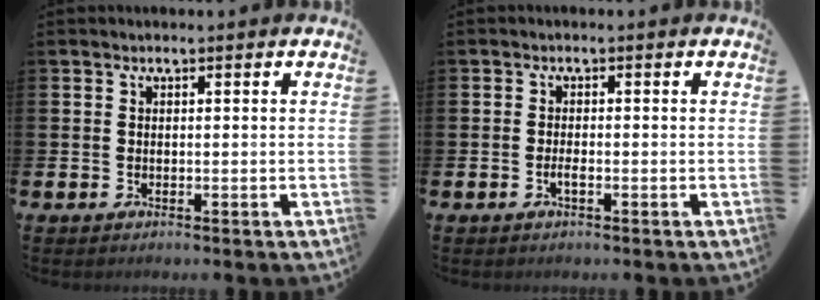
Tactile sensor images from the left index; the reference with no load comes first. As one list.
[{"total": 1.1, "force": [-0.6, 0.3, 0.9], "torque": [-0.026, 0.002, -0.009]}]